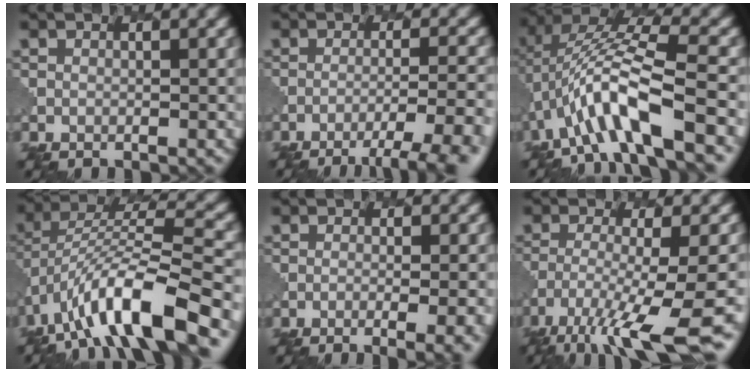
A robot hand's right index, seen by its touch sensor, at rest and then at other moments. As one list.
[{"total": 7.0, "force": [-5.0, 1.1, 4.8], "torque": [-0.061, 0.000, -0.059]}, {"total": 8.7, "force": [-2.1, 2.7, 8.0], "torque": [-0.155, 0.019, -0.041]}, {"total": 11.1, "force": [-6.1, 3.3, 8.7], "torque": [-0.150, 0.015, -0.107]}, {"total": 4.8, "force": [-1.9, 1.6, 4.1], "torque": [-0.032, 0.006, -0.023]}, {"total": 9.6, "force": [-6.1, 1.7, 7.2], "torque": [-0.117, -0.012, -0.101]}]